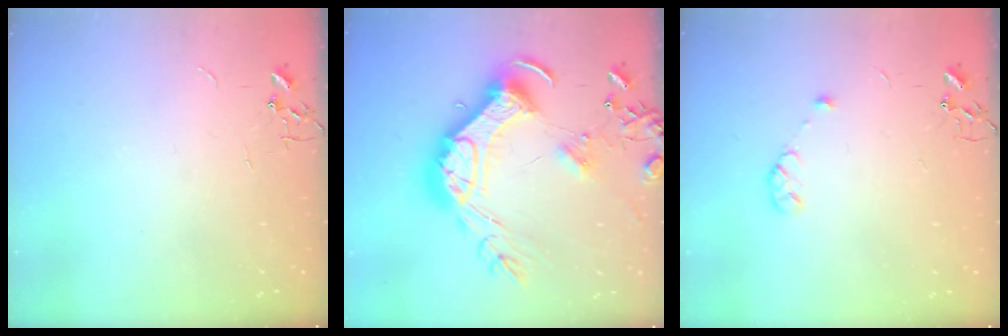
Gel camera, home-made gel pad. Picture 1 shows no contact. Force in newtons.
{"total": 27.8, "press": 27.6, "slide": 3.0}
{"total": 5.5, "press": 5.4, "slide": 1.0}